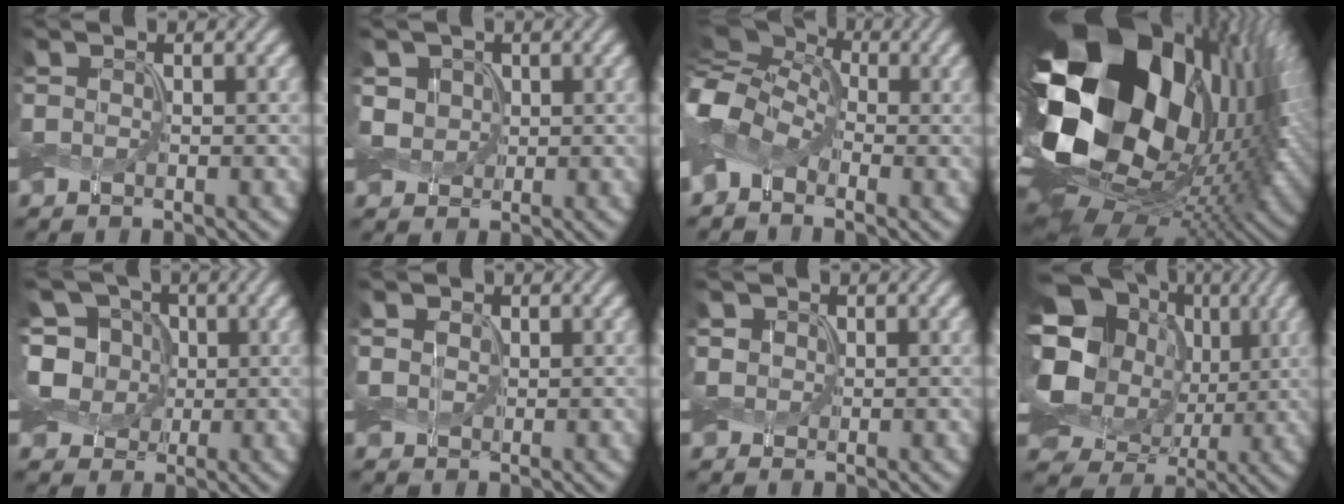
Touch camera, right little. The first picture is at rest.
{"total": 2.5, "force": [0.2, 2.3, 1.0], "torque": [-0.026, 0.003, -0.003]}
{"total": 9.3, "force": [-1.3, 6.9, 6.1], "torque": [-0.118, 0.016, -0.050]}
{"total": 21.8, "force": [2.5, 14.6, 16.0], "torque": [-0.317, -0.039, 0.059]}
{"total": 6.3, "force": [-0.1, 5.5, 3.1], "torque": [-0.071, 0.020, -0.029]}
{"total": 1.5, "force": [0.3, 1.3, 0.7], "torque": [-0.020, 0.001, 0.003]}
{"total": 1.3, "force": [0.4, 1.2, 0.3], "torque": [-0.013, 0.001, 0.003]}
{"total": 18.3, "force": [1.9, 15.7, 9.1], "torque": [-0.214, 0.023, 0.022]}